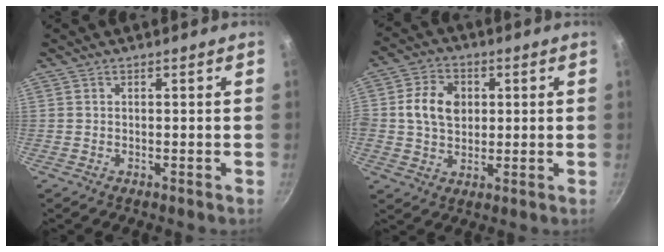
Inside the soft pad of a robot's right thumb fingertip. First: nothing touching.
{"total": 9.0, "force": [1.3, 6.9, 5.6], "torque": [-0.082, 0.005, 0.012]}